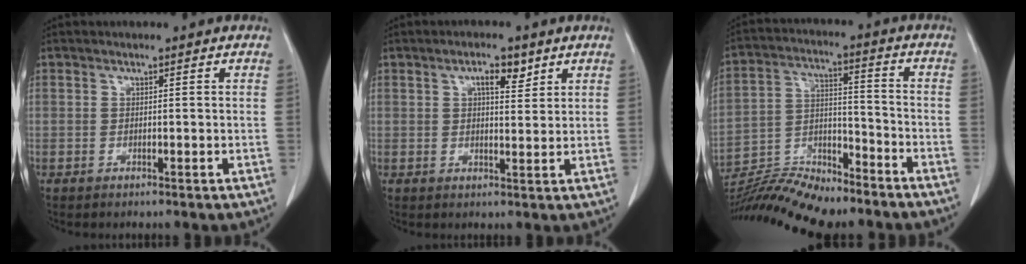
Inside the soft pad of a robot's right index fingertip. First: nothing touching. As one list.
[{"total": 4.0, "force": [2.1, 1.4, 3.1], "torque": [-0.052, 0.002, 0.034]}, {"total": 16.1, "force": [-14.7, 2.2, 6.2], "torque": [-0.108, 0.011, -0.248]}]